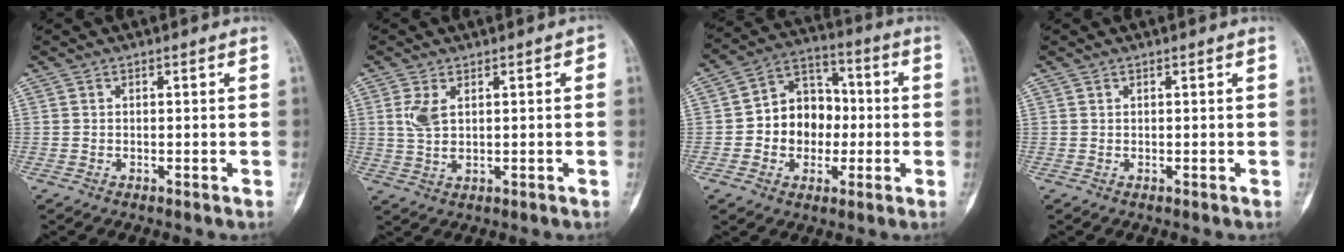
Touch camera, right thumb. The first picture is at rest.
{"total": 5.2, "force": [1.1, 2.8, 4.2], "torque": [-0.076, 0.004, 0.024]}
{"total": 12.3, "force": [-1.2, 10.0, 7.1], "torque": [-0.058, 0.036, -0.026]}
{"total": 0.0}